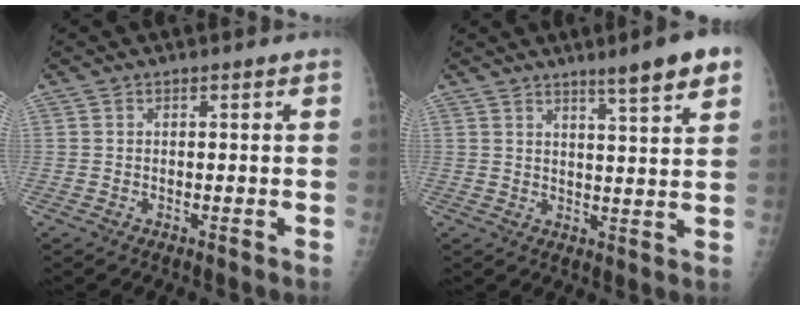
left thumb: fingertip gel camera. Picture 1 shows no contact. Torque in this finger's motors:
{"motor_torque": [0.70, 0.28, 0.36, -0.29, 0.05]}